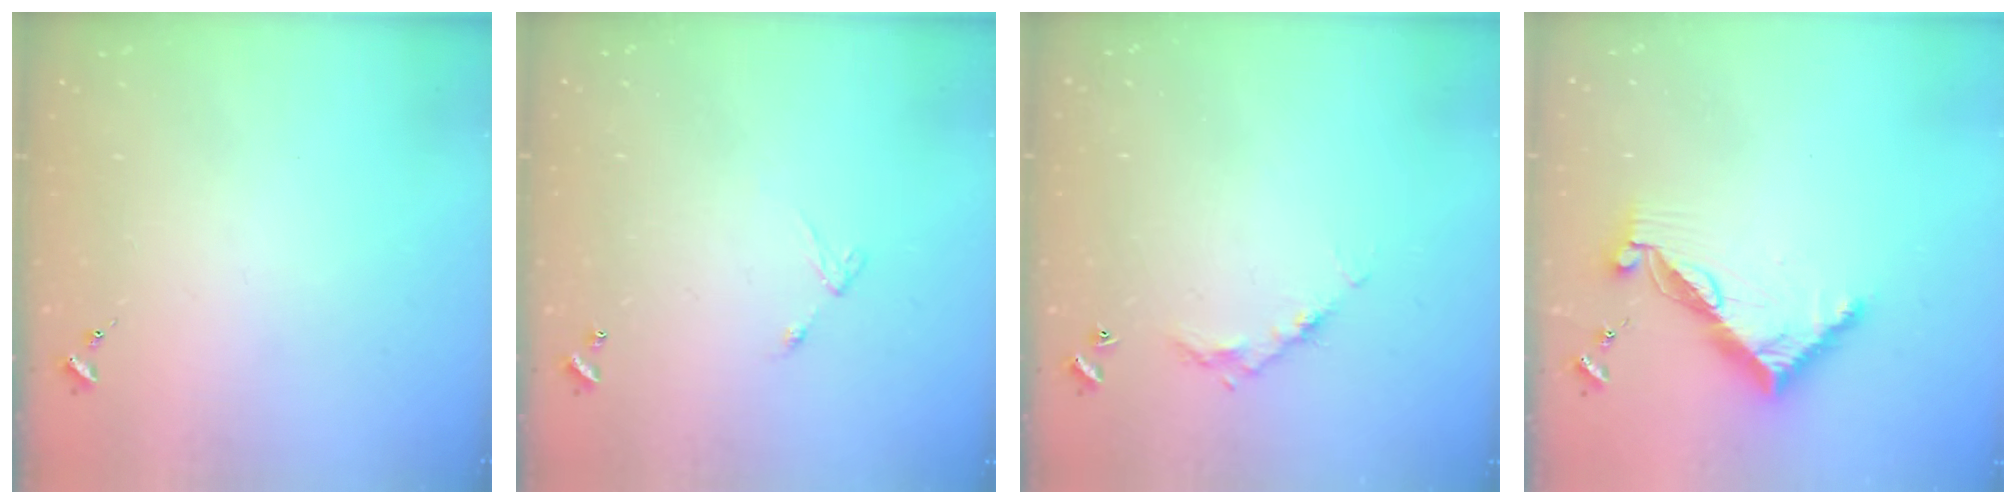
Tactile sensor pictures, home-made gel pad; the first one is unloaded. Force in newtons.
{"total": 5.4, "press": 5.4, "slide": 0.4}
{"total": 5.8, "press": 5.8, "slide": 0.3}
{"total": 9.8, "press": 9.8, "slide": 0.9}